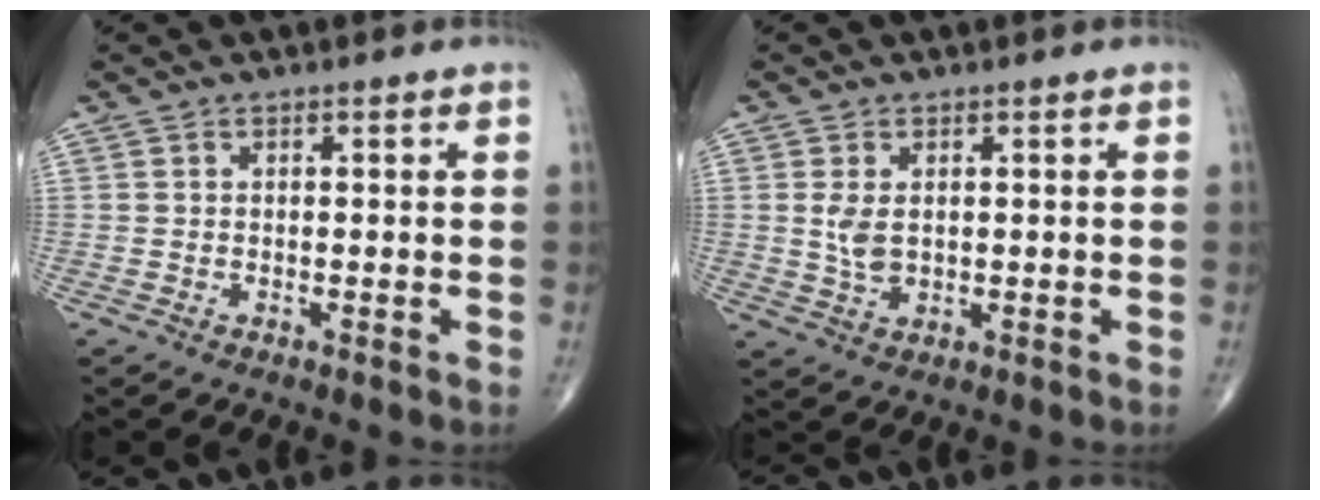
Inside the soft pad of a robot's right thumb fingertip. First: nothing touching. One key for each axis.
{"total": 3.9, "fx": 0.6, "fy": 2.4, "fz": 3.1, "tx": -0.063, "ty": -0.008, "tz": 0.016}